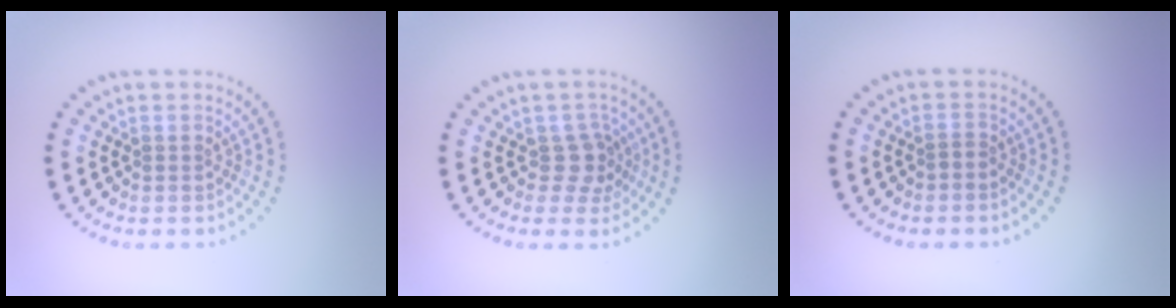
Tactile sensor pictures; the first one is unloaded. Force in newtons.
{"total": 2.4, "press": 2.0, "slide": 1.4}
{"total": 0.5, "press": 0.3, "slide": 0.4}